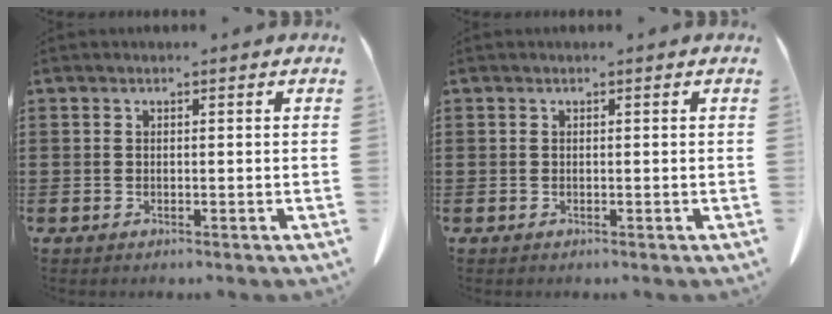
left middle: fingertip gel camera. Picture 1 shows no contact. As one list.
[{"total": 0.0}]